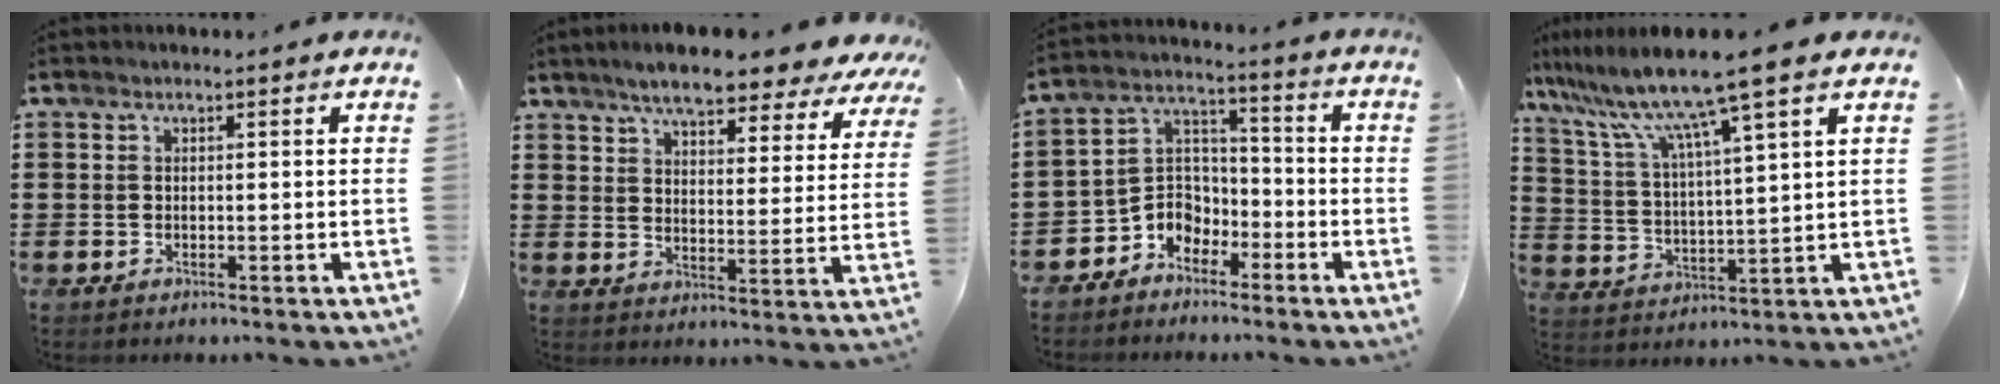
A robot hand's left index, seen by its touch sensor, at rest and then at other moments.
{"total": 7.1, "force": [6.5, 1.1, 2.7], "torque": [-0.074, -0.031, 0.113]}
{"total": 5.8, "force": [-4.2, 4.0, 0.7], "torque": [-0.035, 0.005, -0.089]}
{"total": 10.6, "force": [8.1, -0.4, 6.9], "torque": [-0.163, -0.040, 0.129]}